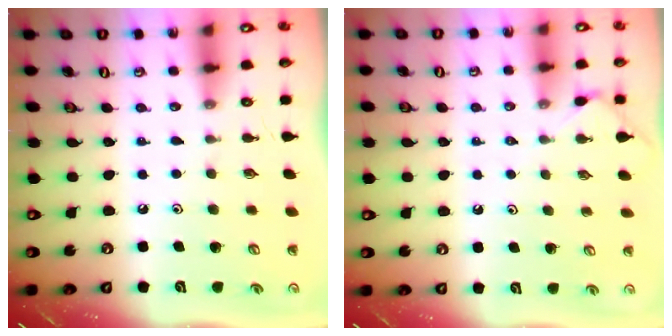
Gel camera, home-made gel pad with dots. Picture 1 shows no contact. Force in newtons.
{"total": 3.0, "press": 3.0, "slide": 0.4}